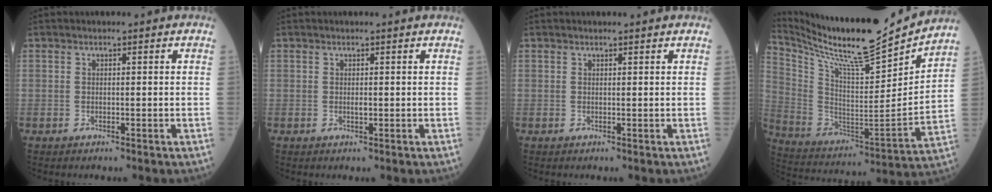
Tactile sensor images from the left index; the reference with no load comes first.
{"total": 0.7, "force": [0.2, 0.2, 0.6], "torque": [-0.009, -0.001, 0.002]}
{"total": 1.3, "force": [1.2, 0.0, 0.5], "torque": [-0.005, 0.007, 0.016]}
{"total": 23.5, "force": [21.2, 1.3, 10.0], "torque": [-0.199, -0.045, 0.343]}